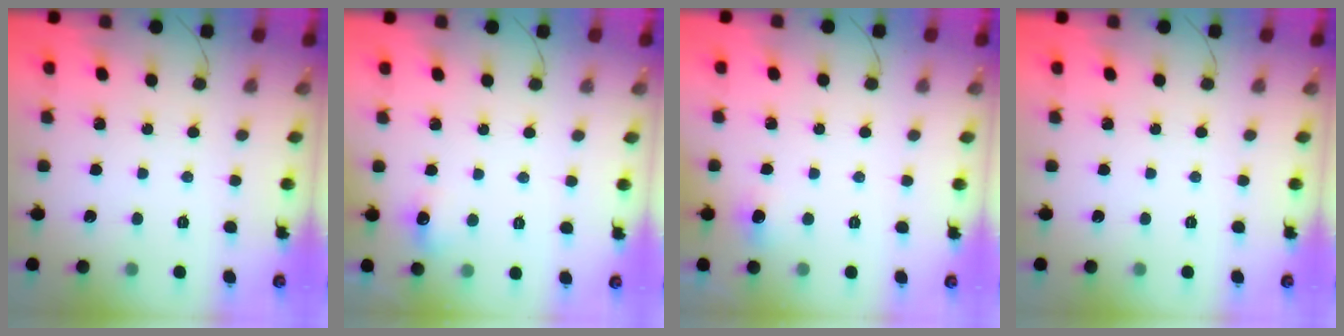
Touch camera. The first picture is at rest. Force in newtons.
{"total": 6.2, "press": 5.9, "slide": 1.8}
{"total": 8.0, "press": 4.2, "slide": 6.7}
{"total": 0.0}